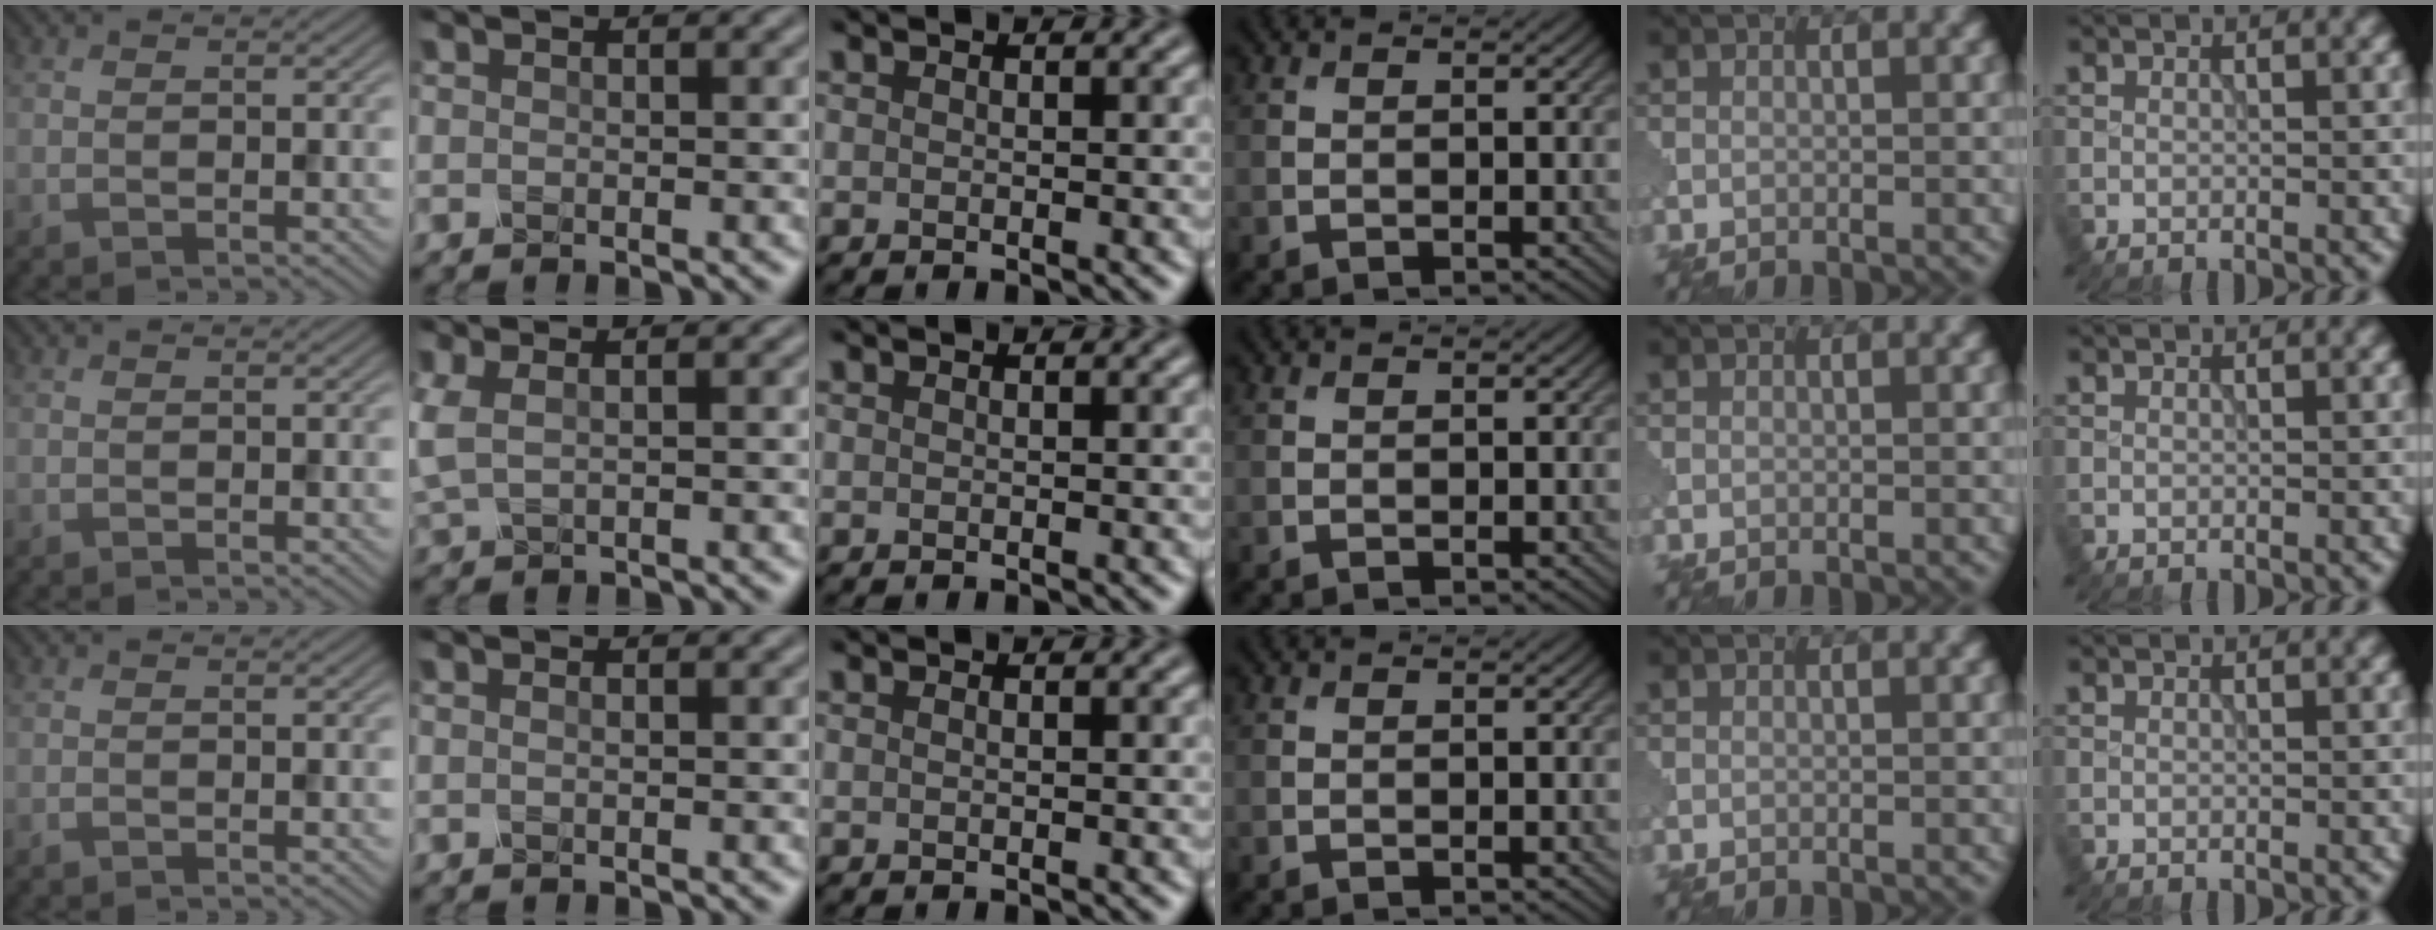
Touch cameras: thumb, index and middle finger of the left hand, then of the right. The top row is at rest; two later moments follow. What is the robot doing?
{"motion": "squeeze", "object": "clothespin"}